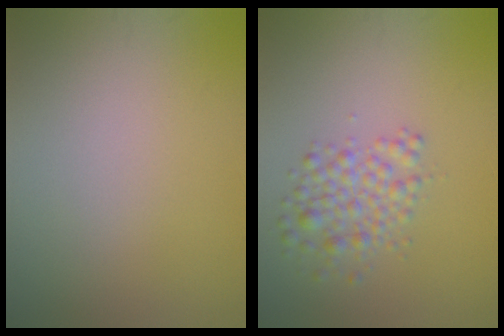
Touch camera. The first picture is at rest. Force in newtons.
{"total": 2.9, "press": 2.9, "slide": 0.1}